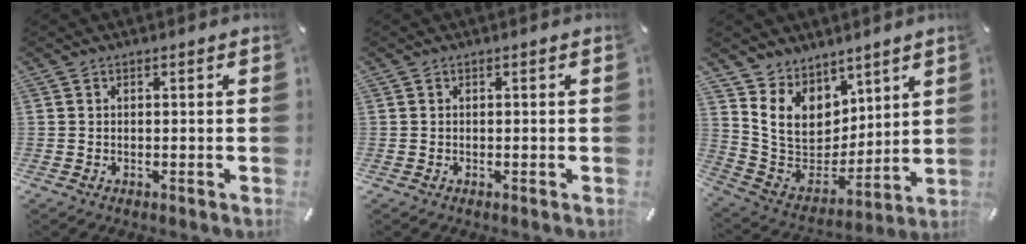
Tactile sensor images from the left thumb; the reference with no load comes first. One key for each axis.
{"total": 0.0}
{"total": 12.6, "fx": 6.8, "fy": 9.9, "fz": 3.6, "tx": -0.080, "ty": -0.060, "tz": 0.143}